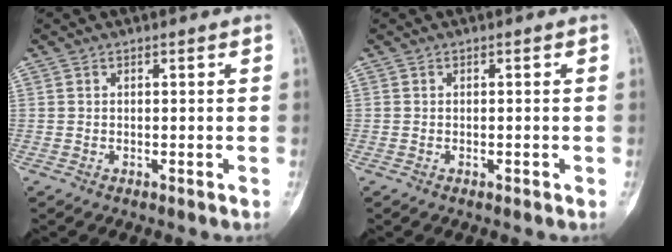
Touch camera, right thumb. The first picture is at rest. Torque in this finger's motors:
{"motor_torque": [-0.55, 0.28, 0.24, -0.03, -0.01]}